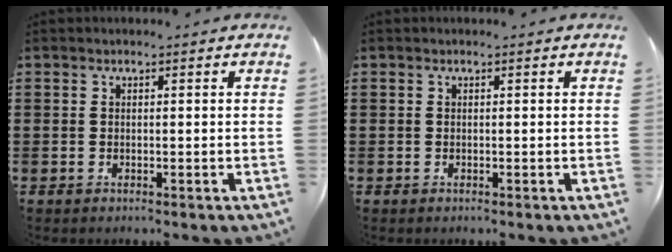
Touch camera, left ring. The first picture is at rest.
{"total": 0.0}